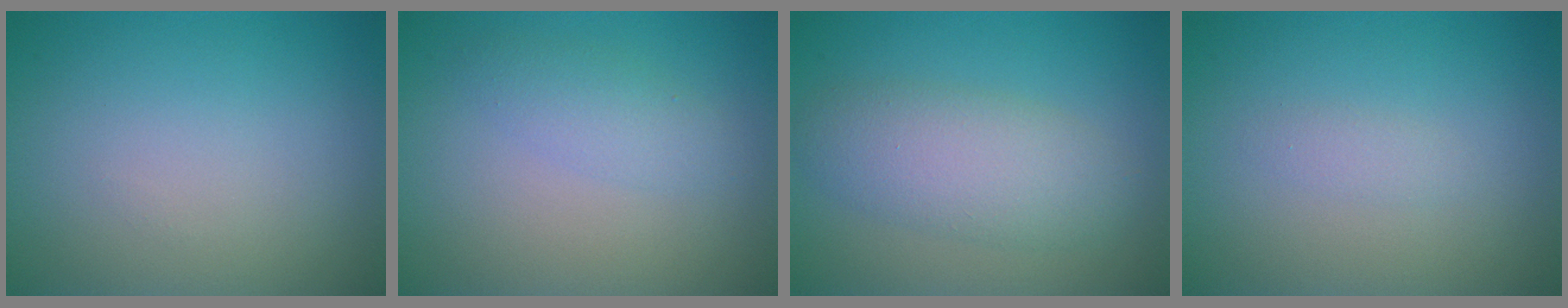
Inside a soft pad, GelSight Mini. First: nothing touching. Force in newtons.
{"total": 1.9, "press": 1.9, "slide": 0.1}
{"total": 4.7, "press": 4.7, "slide": 0.1}
{"total": 0.9, "press": 0.9, "slide": 0.0}